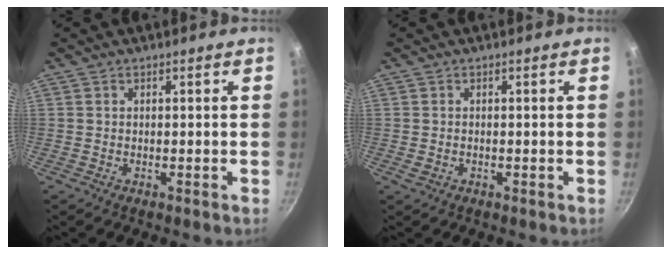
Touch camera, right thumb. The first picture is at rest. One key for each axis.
{"total": 1.0, "fx": -0.2, "fy": 0.7, "fz": 0.7, "tx": -0.012, "ty": -0.001, "tz": -0.003}